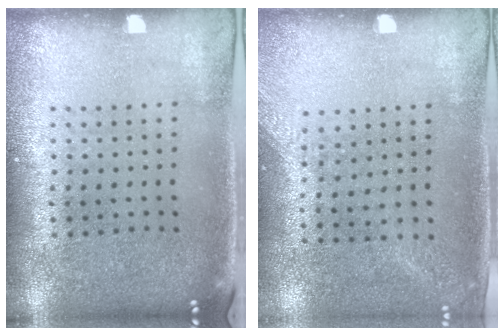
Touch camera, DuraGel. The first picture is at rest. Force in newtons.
{"total": 1.3, "press": 1.0, "slide": 0.9}